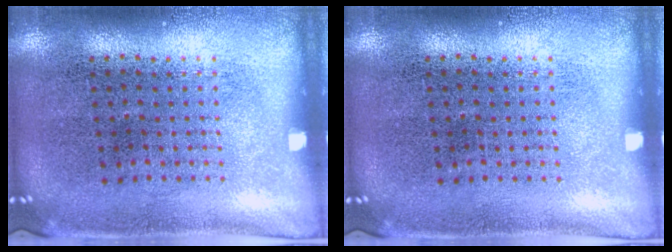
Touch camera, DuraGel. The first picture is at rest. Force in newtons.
{"total": 0.0}